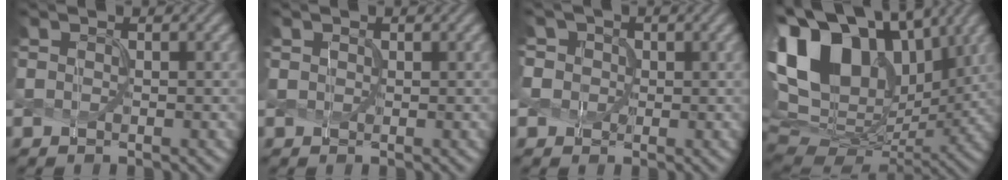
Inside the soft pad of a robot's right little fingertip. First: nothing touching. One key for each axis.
{"total": 0.6, "fx": 0.4, "fy": 0.4, "fz": -0.1, "tx": 0.002, "ty": 0.000, "tz": 0.012}
{"total": 5.2, "fx": 2.0, "fy": 4.4, "fz": 1.9, "tx": -0.039, "ty": 0.023, "tz": 0.007}
{"total": 17.0, "fx": 6.8, "fy": 10.9, "fz": 11.1, "tx": -0.240, "ty": 0.038, "tz": 0.124}